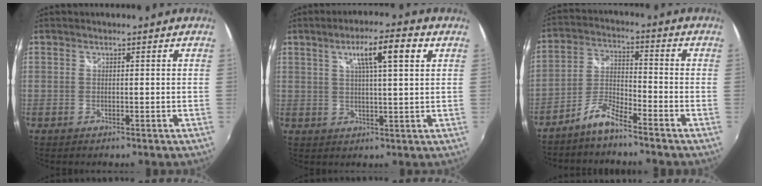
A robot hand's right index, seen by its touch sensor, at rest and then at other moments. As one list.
[{"total": 8.5, "force": [3.6, 1.0, 7.6], "torque": [-0.126, 0.012, 0.059]}, {"total": 5.5, "force": [-4.8, 0.5, 2.5], "torque": [-0.064, 0.017, -0.100]}]